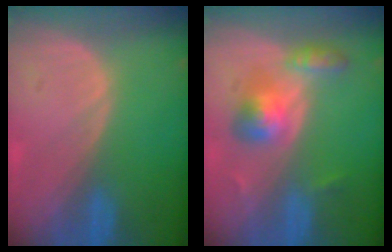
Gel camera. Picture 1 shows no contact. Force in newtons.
{"total": 5.7, "press": 5.4, "slide": 1.6}